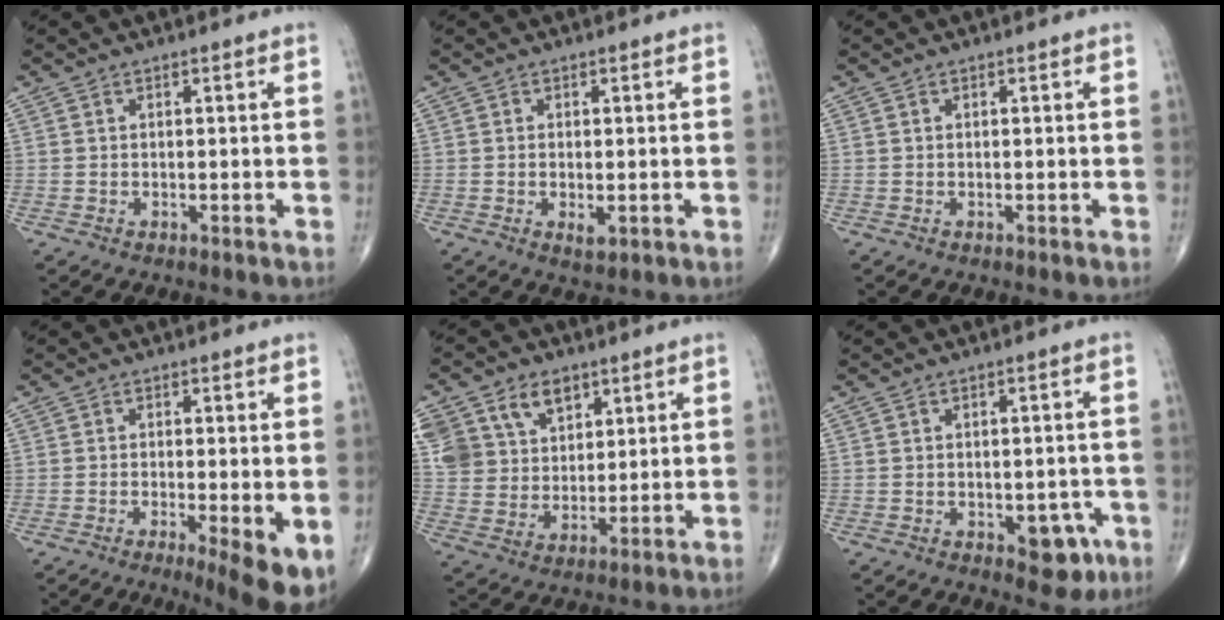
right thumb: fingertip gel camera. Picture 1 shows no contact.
{"total": 2.2, "force": [-0.5, 1.0, 1.9], "torque": [-0.036, -0.006, -0.006]}
{"total": 0.0}
{"total": 6.8, "force": [-2.4, 1.3, 6.2], "torque": [-0.093, -0.018, -0.039]}
{"total": 14.2, "force": [6.9, 10.4, 6.7], "torque": [-0.114, -0.009, 0.136]}
{"total": 5.8, "force": [-2.4, 3.3, 4.2], "torque": [-0.023, 0.010, -0.023]}